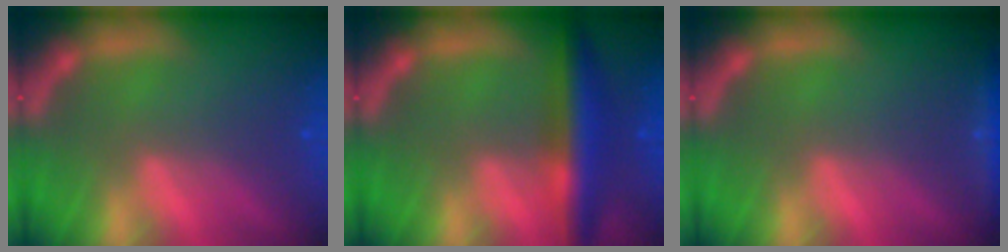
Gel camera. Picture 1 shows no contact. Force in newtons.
{"total": 5.9}
{"total": 1.9}